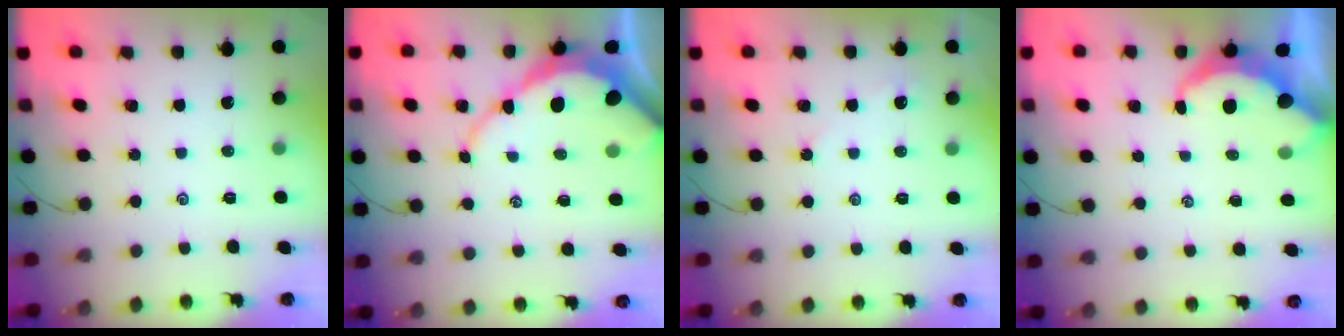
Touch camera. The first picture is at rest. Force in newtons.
{"total": 10.0, "press": 10.0, "slide": 1.1}
{"total": 3.3, "press": 3.2, "slide": 0.4}
{"total": 4.9, "press": 4.8, "slide": 0.5}